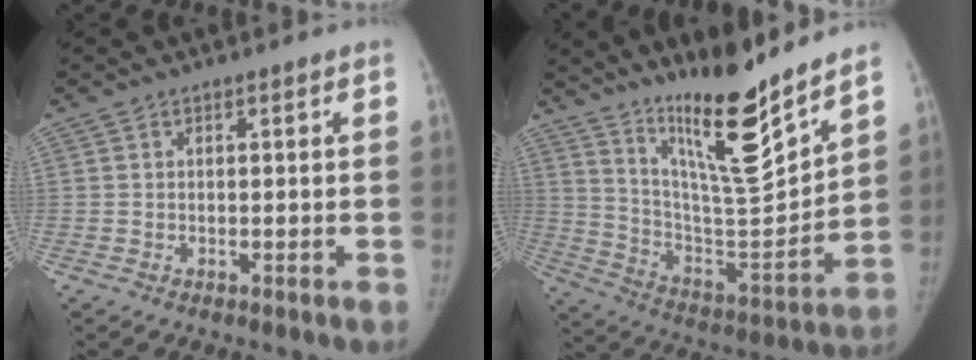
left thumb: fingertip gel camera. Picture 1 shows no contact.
{"total": 19.7, "force": [15.0, 2.6, 12.6], "torque": [-0.166, -0.114, 0.263]}